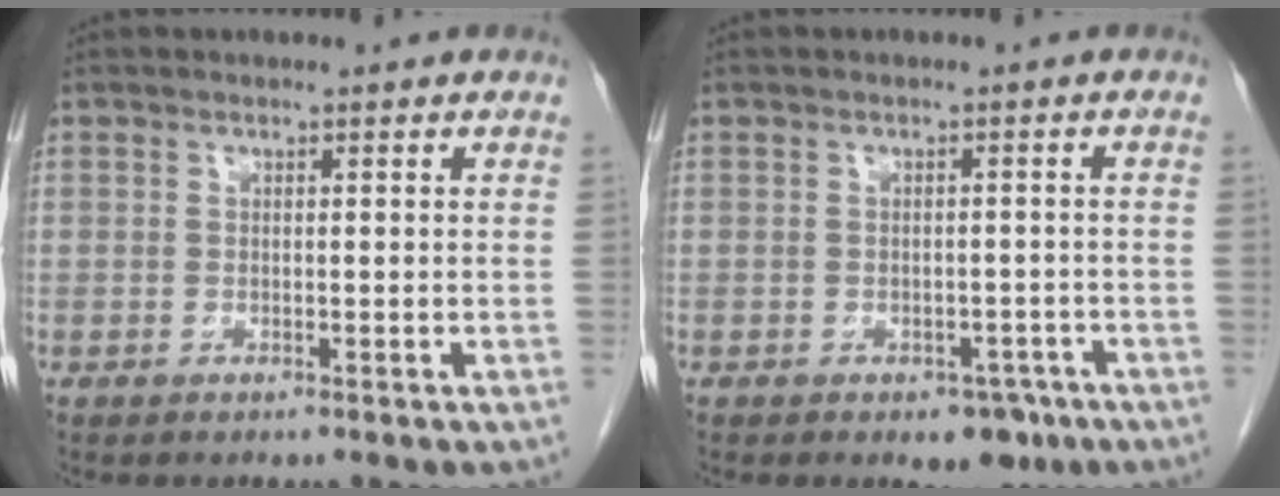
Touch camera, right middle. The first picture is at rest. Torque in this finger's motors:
{"motor_torque": [0.51, -0.30, 0.02, 0.03]}